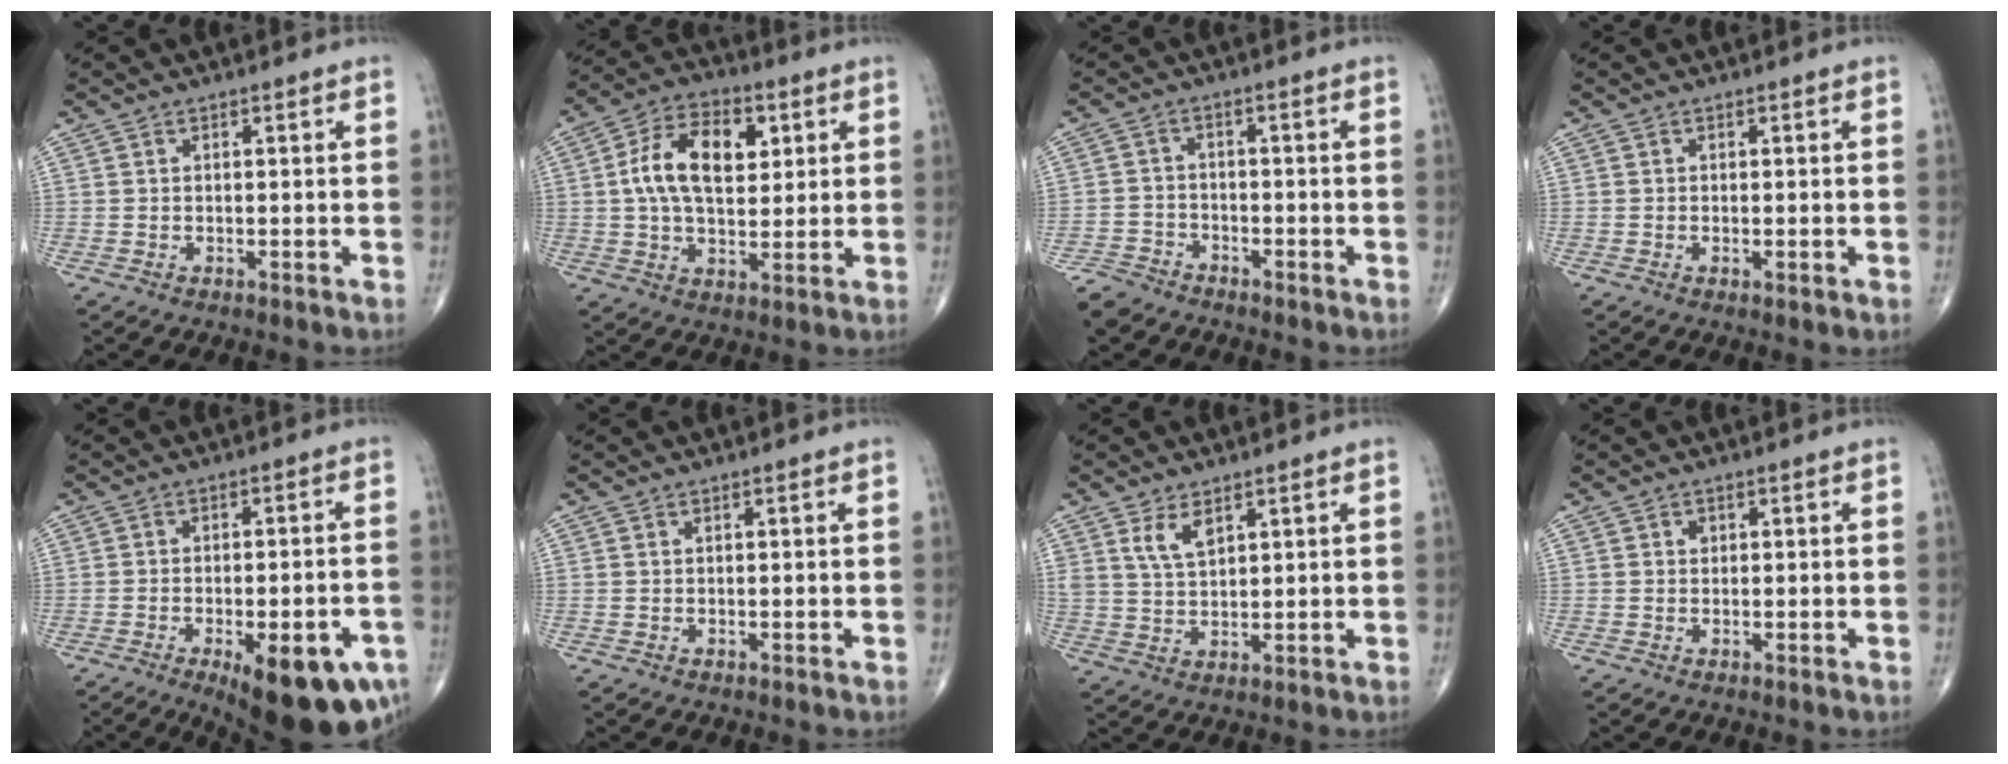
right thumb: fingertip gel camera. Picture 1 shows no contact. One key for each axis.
{"total": 13.9, "fx": 3.0, "fy": 8.2, "fz": 10.9, "tx": -0.172, "ty": 0.006, "tz": 0.047}
{"total": 5.6, "fx": -4.7, "fy": 2.8, "fz": 1.2, "tx": -0.028, "ty": 0.005, "tz": -0.095}
{"total": 1.0, "fx": -0.3, "fy": 0.3, "fz": 0.9, "tx": -0.016, "ty": -0.003, "tz": -0.005}
{"total": 17.7, "fx": -8.3, "fy": 6.4, "fz": 14.3, "tx": -0.137, "ty": 0.016, "tz": -0.100}
{"total": 0.0}
{"total": 4.8, "fx": 2.8, "fy": 2.4, "fz": 3.2, "tx": -0.052, "ty": -0.016, "tz": 0.059}
{"total": 1.0, "fx": 0.4, "fy": 0.9, "fz": 0.4, "tx": 0.000, "ty": 0.000, "tz": 0.005}